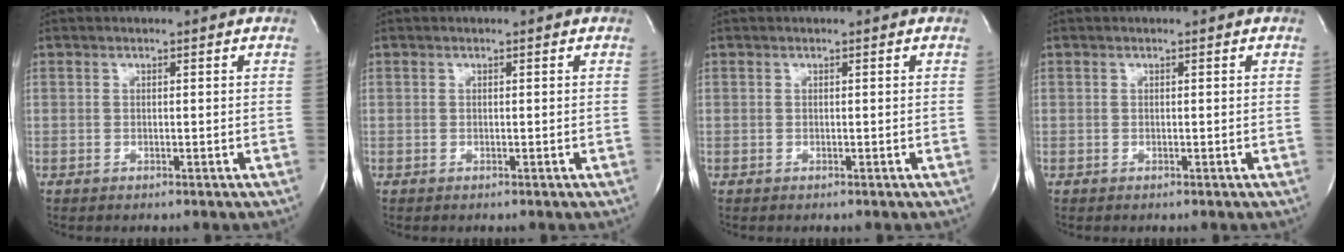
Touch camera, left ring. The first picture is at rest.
{"total": 0.0}
{"total": 0.0}
{"total": 0.0}